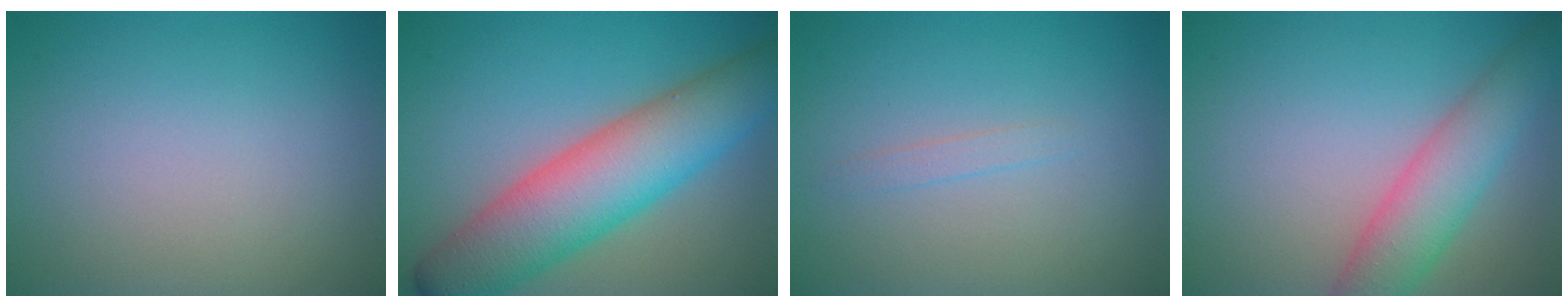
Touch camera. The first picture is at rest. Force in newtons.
{"total": 9.9, "press": 9.9, "slide": 0.2}
{"total": 0.8, "press": 0.8, "slide": 0.0}
{"total": 5.2, "press": 5.2, "slide": 0.3}